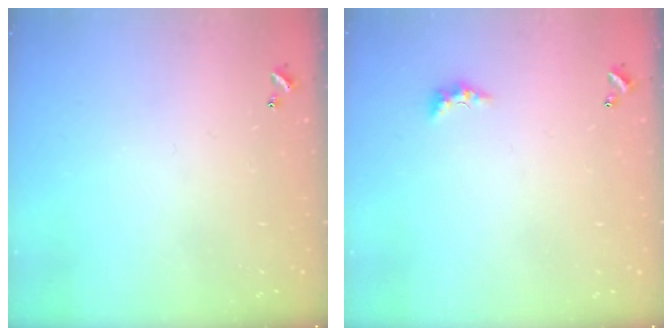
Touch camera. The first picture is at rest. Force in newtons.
{"total": 2.1, "press": 2.0, "slide": 0.7}